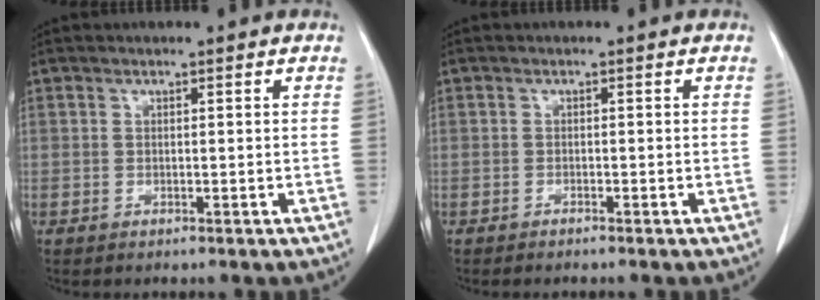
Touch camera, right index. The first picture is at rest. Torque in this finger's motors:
{"motor_torque": [0.02, -0.05, 0.03, 0.01]}